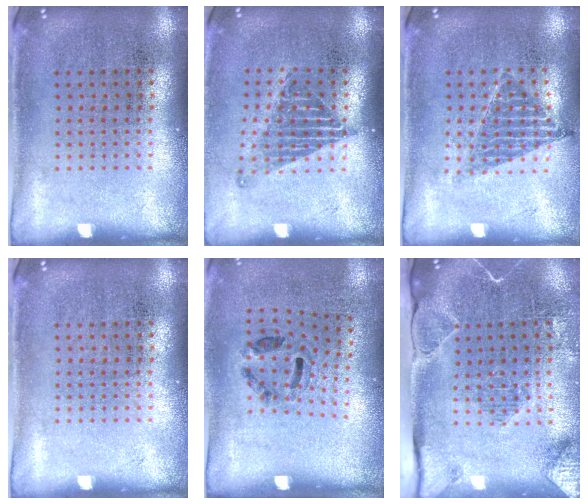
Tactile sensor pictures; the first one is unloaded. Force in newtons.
{"total": 1.3, "press": 1.1, "slide": 0.8}
{"total": 0.9, "press": 0.8, "slide": 0.3}
{"total": 0.0}
{"total": 1.2, "press": 0.7, "slide": 0.9}
{"total": 2.1, "press": 2.1, "slide": 0.5}